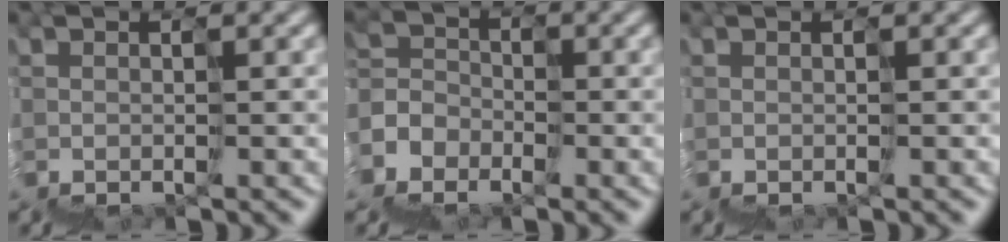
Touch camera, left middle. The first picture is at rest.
{"total": 6.3, "force": [-5.2, 2.9, -2.2], "torque": [0.051, -0.001, -0.093]}
{"total": 0.0}